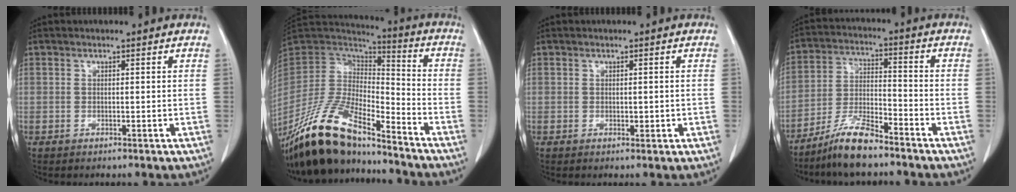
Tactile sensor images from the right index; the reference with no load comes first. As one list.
[{"total": 18.7, "force": [-15.3, 5.0, 9.5], "torque": [-0.194, -0.003, -0.284]}, {"total": 1.0, "force": [-0.1, 0.6, 0.8], "torque": [-0.011, -0.001, 0.004]}, {"total": 8.5, "force": [-6.9, 1.4, 4.7], "torque": [-0.099, -0.011, -0.132]}]